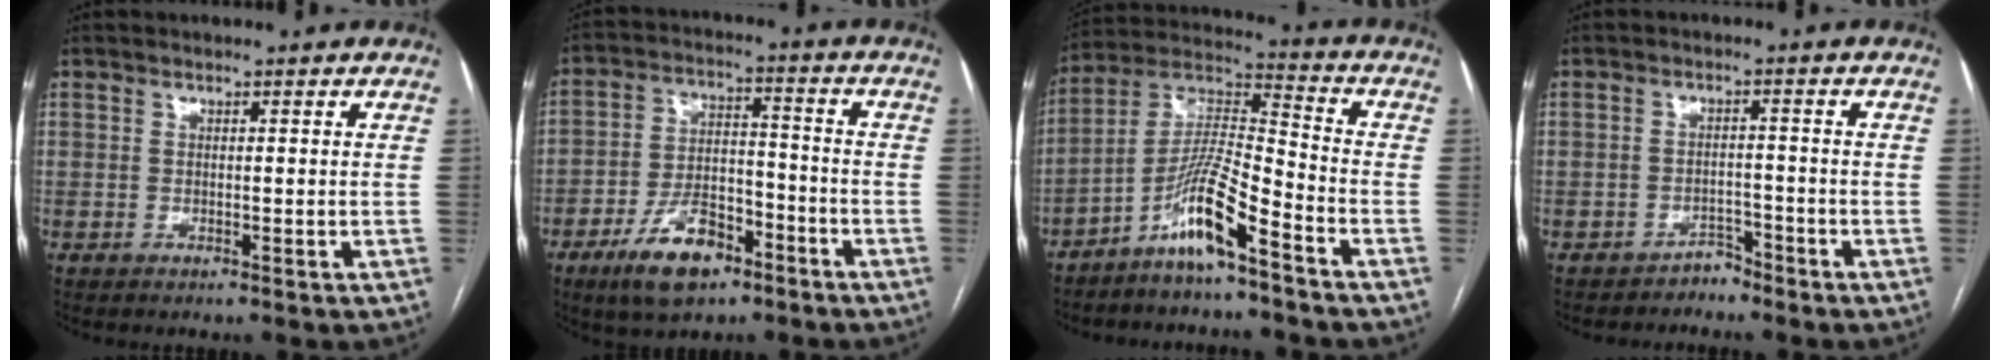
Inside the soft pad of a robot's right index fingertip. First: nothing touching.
{"total": 11.0, "force": [-6.7, 5.2, 7.0], "torque": [-0.131, 0.009, -0.114]}
{"total": 10.6, "force": [-6.7, 0.4, 8.2], "torque": [-0.170, 0.004, -0.133]}
{"total": 2.3, "force": [-2.2, 0.8, -0.2], "torque": [0.005, 0.001, -0.034]}